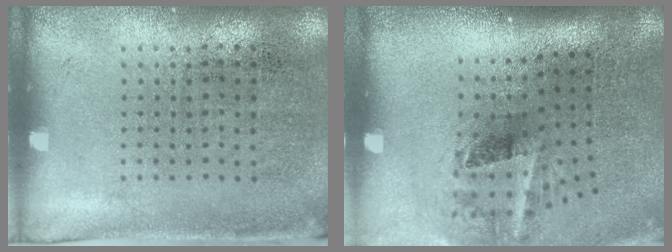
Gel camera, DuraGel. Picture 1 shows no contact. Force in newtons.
{"total": 2.1, "press": 1.3, "slide": 1.7}